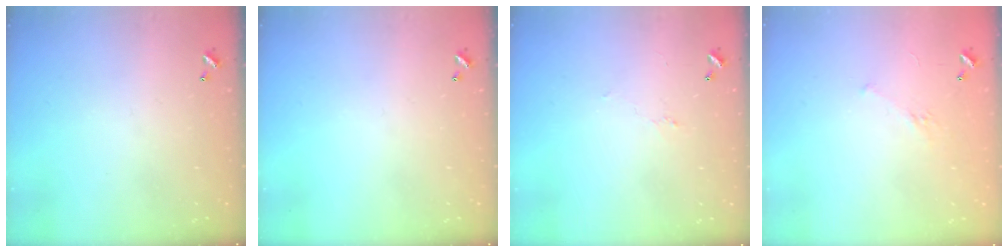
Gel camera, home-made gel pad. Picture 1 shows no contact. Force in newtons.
{"total": 0.0}
{"total": 0.9, "press": 0.6, "slide": 0.7}
{"total": 3.8, "press": 3.7, "slide": 0.9}